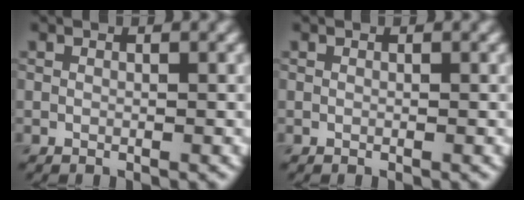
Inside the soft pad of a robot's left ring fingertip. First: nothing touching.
{"total": 0.0}